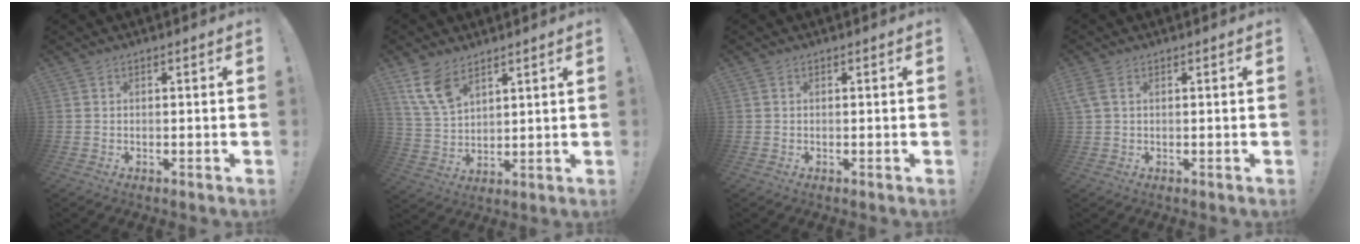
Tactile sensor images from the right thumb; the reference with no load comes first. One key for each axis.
{"total": 10.1, "fx": 6.7, "fy": 5.5, "fz": 5.2, "tx": -0.104, "ty": -0.027, "tz": 0.135}
{"total": 0.0}
{"total": 2.9, "fx": 1.2, "fy": 1.3, "fz": 2.3, "tx": -0.047, "ty": 0.004, "tz": 0.024}